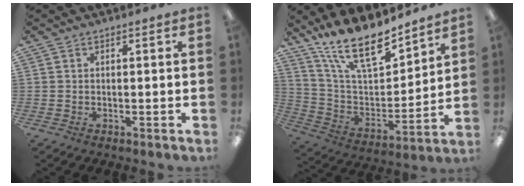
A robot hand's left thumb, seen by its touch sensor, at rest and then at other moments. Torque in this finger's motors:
{"motor_torque": [0.59, 0.36, 1.44, -1.33, 0.13]}